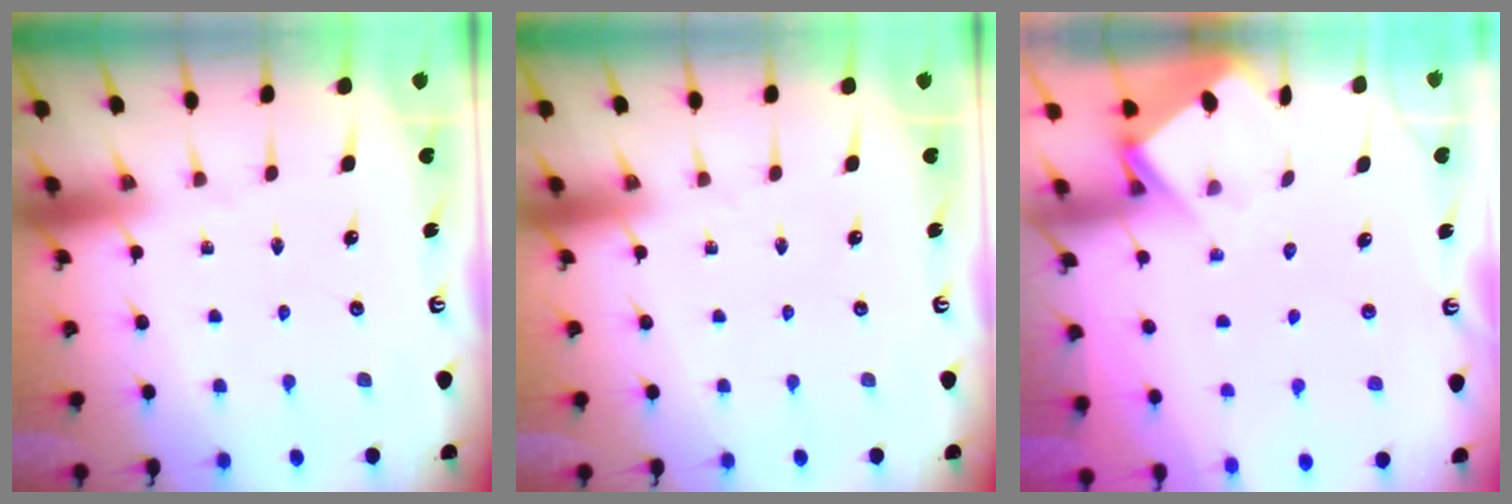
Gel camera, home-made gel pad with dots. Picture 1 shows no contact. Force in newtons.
{"total": 0.0}
{"total": 3.9, "press": 3.9, "slide": 0.4}